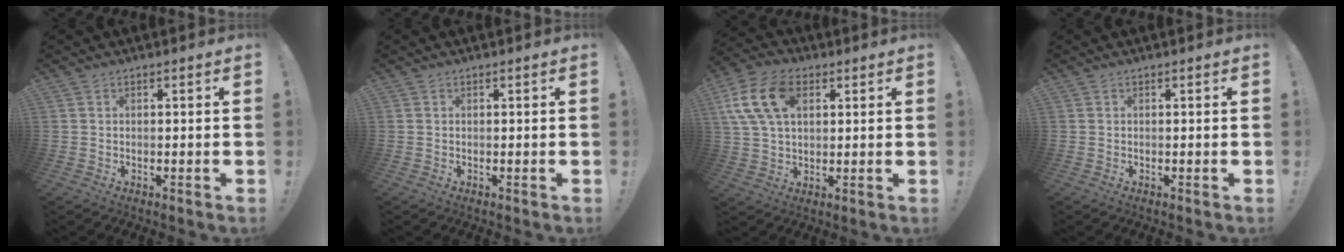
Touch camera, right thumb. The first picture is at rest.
{"total": 0.0}
{"total": 14.8, "force": [4.9, 9.5, 10.2], "torque": [-0.200, 0.002, 0.094]}
{"total": 0.0}